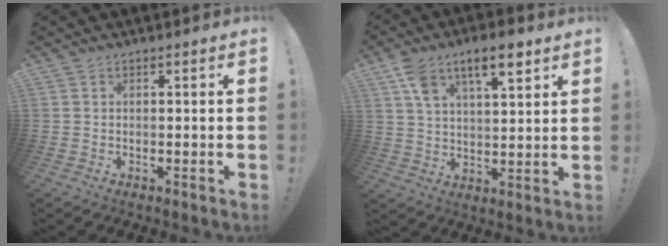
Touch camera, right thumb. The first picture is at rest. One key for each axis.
{"total": 11.2, "fx": 6.8, "fy": 4.7, "fz": 7.5, "tx": -0.125, "ty": -0.018, "tz": 0.121}